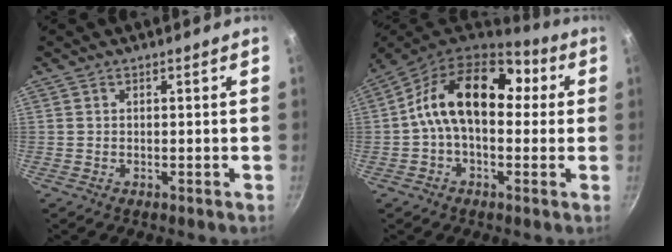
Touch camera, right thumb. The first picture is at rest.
{"total": 17.1, "force": [2.3, 11.1, 12.7], "torque": [-0.174, 0.033, 0.012]}